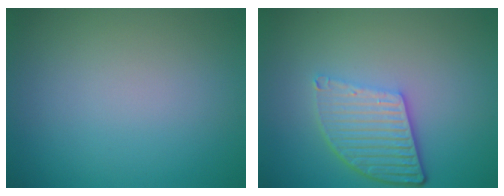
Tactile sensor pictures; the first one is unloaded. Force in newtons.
{"total": 5.2, "press": 3.8, "slide": 3.6}